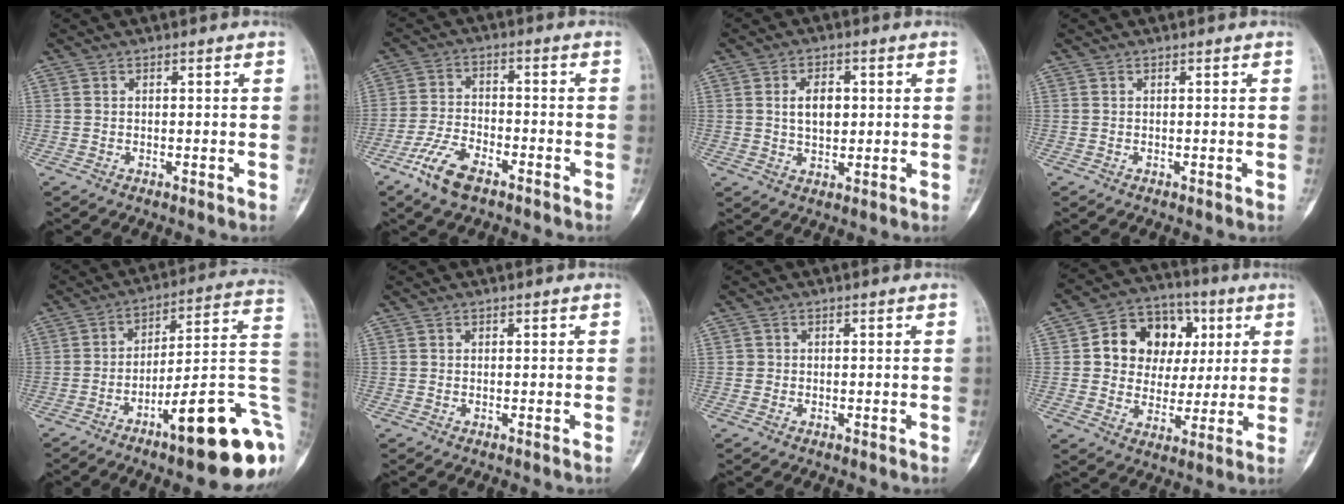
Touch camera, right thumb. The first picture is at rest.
{"total": 8.6, "force": [-5.5, 3.5, 5.5], "torque": [-0.120, 0.022, -0.106]}
{"total": 5.8, "force": [1.0, 3.7, 4.3], "torque": [-0.052, -0.001, 0.018]}
{"total": 0.0}
{"total": 21.2, "force": [-7.9, 4.8, 19.1], "torque": [-0.198, 0.059, -0.104]}
{"total": 0.0}
{"total": 0.8, "force": [-0.1, 0.8, 0.0], "torque": [0.008, 0.007, -0.004]}
{"total": 15.0, "force": [3.5, 12.1, 8.2], "torque": [-0.081, 0.012, 0.058]}